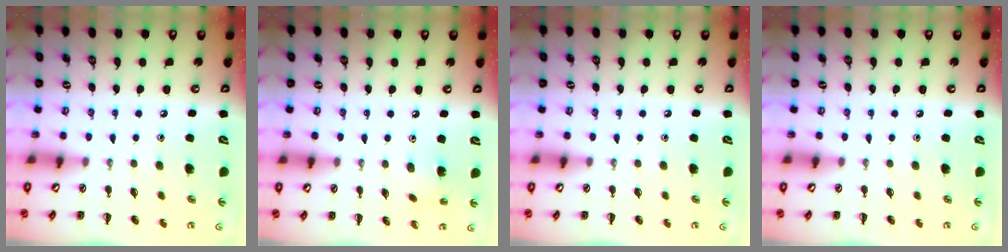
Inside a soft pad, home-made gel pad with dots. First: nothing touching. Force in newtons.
{"total": 4.4, "press": 4.2, "slide": 1.4}
{"total": 0.0}
{"total": 0.0}